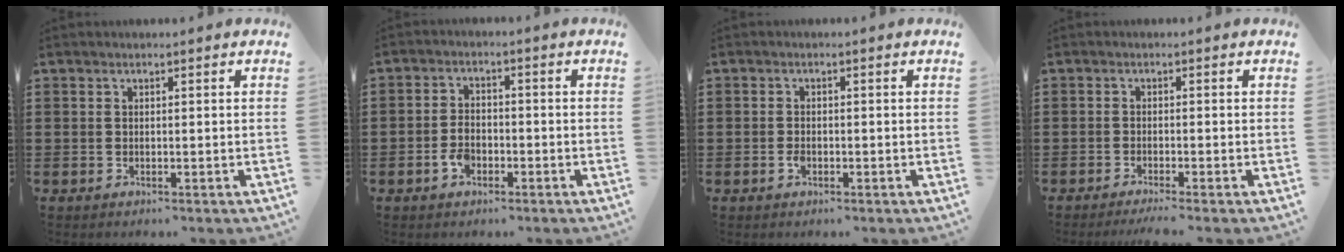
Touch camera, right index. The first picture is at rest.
{"total": 3.5, "force": [-1.6, 2.1, 2.2], "torque": [-0.056, -0.001, -0.034]}
{"total": 1.3, "force": [-0.5, 0.7, 1.0], "torque": [-0.028, -0.006, -0.011]}
{"total": 1.2, "force": [-1.1, -0.2, 0.6], "torque": [-0.010, -0.002, -0.020]}